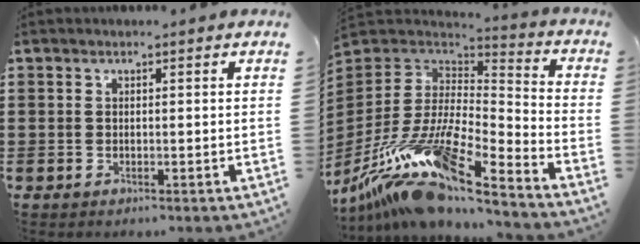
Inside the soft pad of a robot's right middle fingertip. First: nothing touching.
{"total": 14.6, "force": [-9.9, 3.2, 10.3], "torque": [-0.232, -0.004, -0.192]}